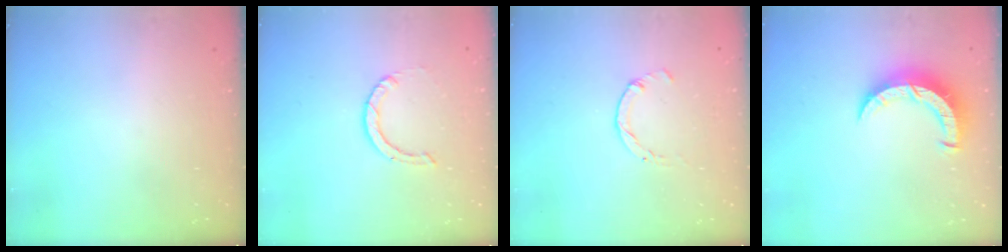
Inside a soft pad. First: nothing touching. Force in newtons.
{"total": 0.9, "press": 0.9, "slide": 0.1}
{"total": 0.0}
{"total": 8.4, "press": 8.3, "slide": 1.0}